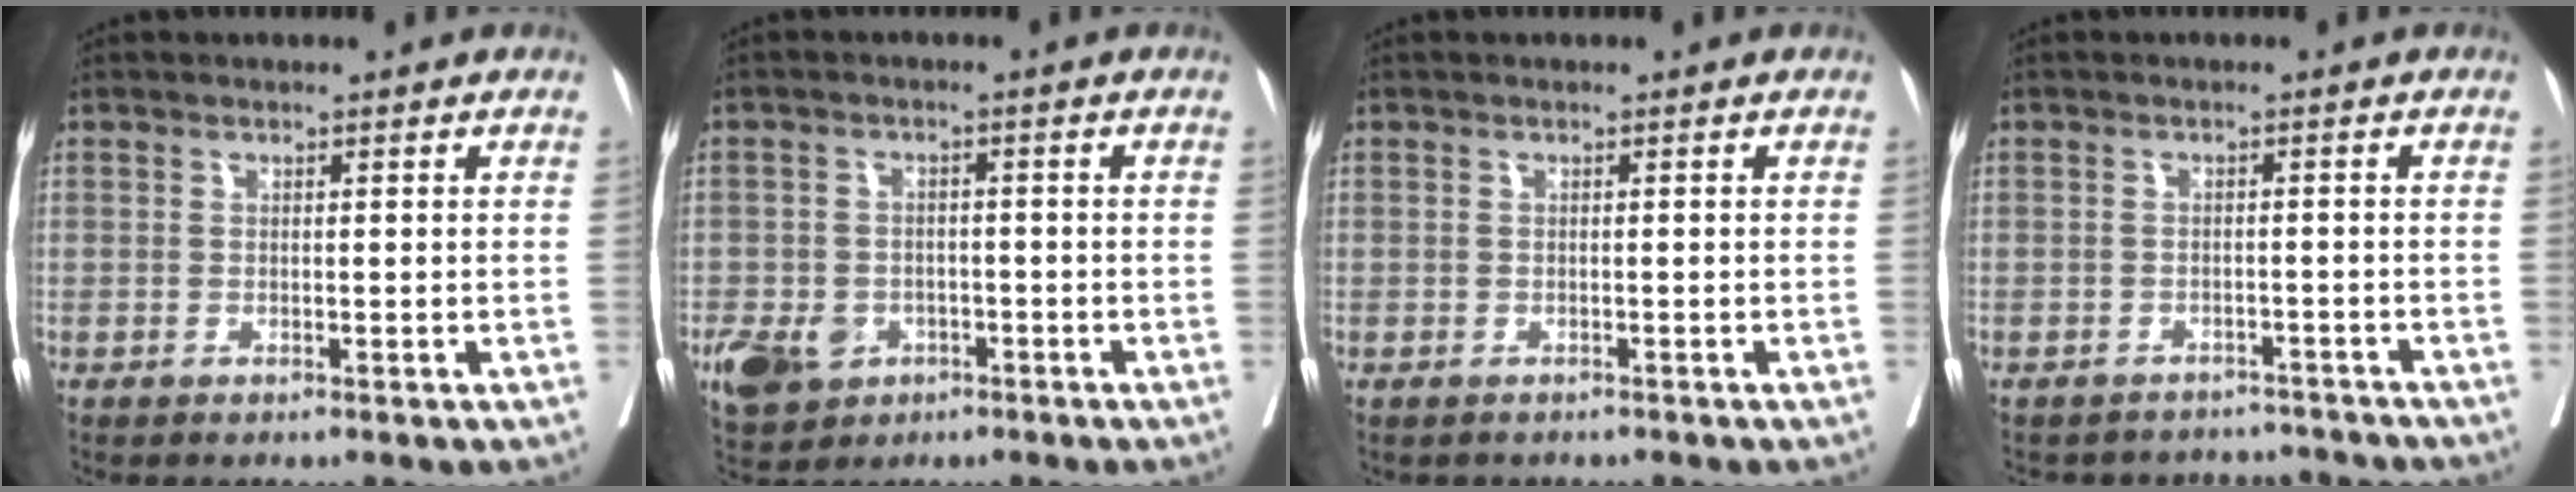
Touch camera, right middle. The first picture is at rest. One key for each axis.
{"total": 8.6, "fx": -4.2, "fy": 6.7, "fz": 3.2, "tx": -0.066, "ty": 0.005, "tz": -0.060}
{"total": 0.9, "fx": -0.8, "fy": 0.5, "fz": 0.1, "tx": -0.010, "ty": 0.000, "tz": -0.011}
{"total": 7.2, "fx": -6.8, "fy": 2.2, "fz": -0.5, "tx": 0.010, "ty": 0.023, "tz": -0.080}